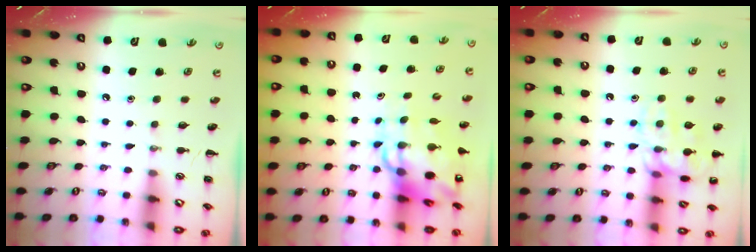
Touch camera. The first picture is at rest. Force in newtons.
{"total": 11.4, "press": 11.0, "slide": 3.0}
{"total": 14.7, "press": 14.7, "slide": 0.4}